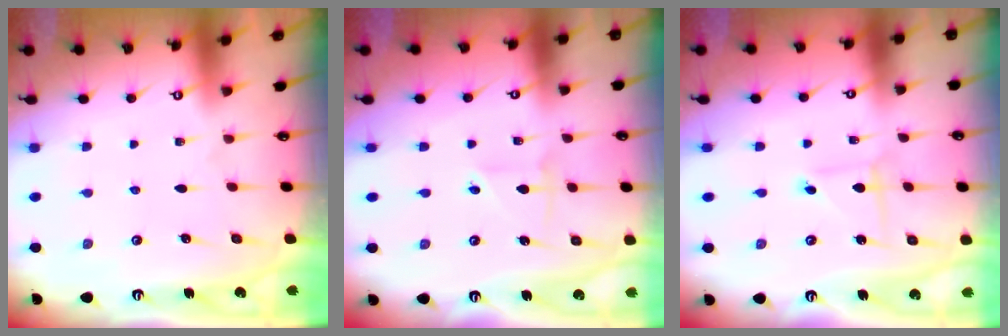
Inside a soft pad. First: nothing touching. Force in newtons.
{"total": 2.6, "press": 2.4, "slide": 0.9}
{"total": 1.6, "press": 1.6, "slide": 0.2}